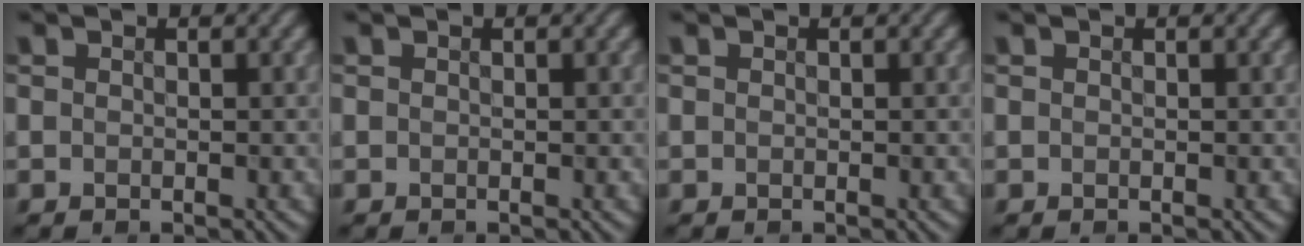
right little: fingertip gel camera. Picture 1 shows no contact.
{"total": 0.0}
{"total": 0.0}
{"total": 0.0}